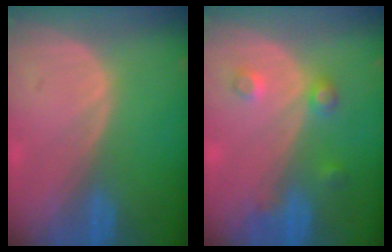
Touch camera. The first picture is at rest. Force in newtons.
{"total": 3.5, "press": 3.4, "slide": 1.0}